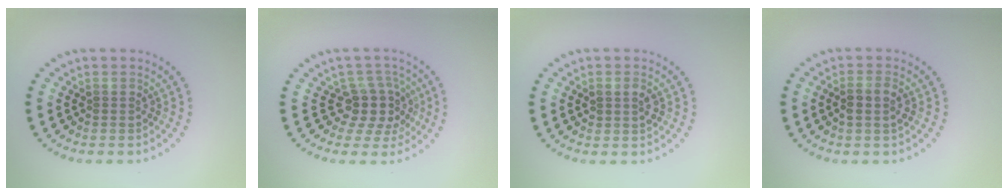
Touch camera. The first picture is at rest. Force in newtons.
{"total": 3.3, "press": 2.6, "slide": 2.1}
{"total": 1.5, "press": 1.5, "slide": 0.2}
{"total": 1.9, "press": 1.8, "slide": 0.7}